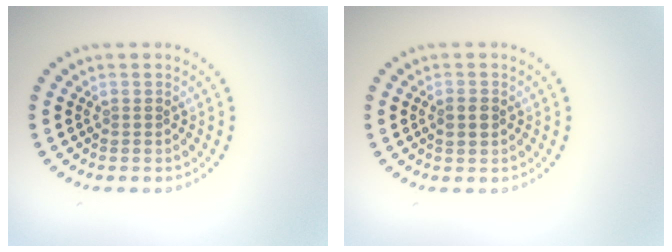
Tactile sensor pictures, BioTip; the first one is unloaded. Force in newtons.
{"total": 1.4, "press": 1.4, "slide": 0.1}